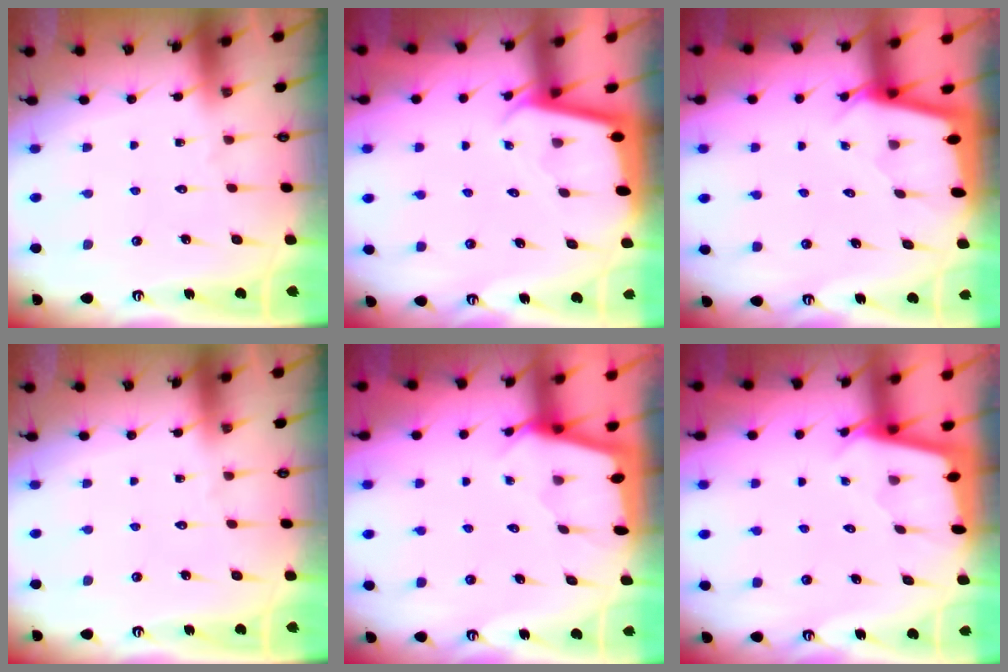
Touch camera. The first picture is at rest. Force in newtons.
{"total": 1.8, "press": 1.8, "slide": 0.1}
{"total": 2.0, "press": 2.0, "slide": 0.1}
{"total": 0.0}
{"total": 2.2, "press": 2.2, "slide": 0.3}
{"total": 2.0, "press": 2.0, "slide": 0.2}